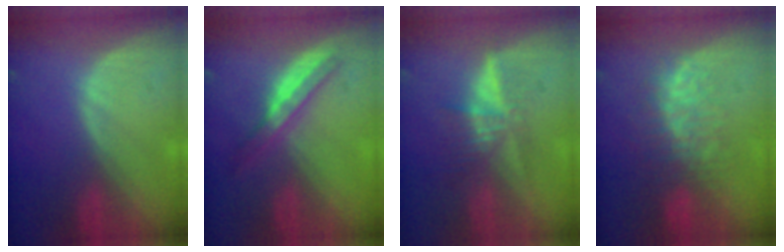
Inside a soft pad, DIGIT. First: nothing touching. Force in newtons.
{"total": 4.9, "press": 4.8, "slide": 0.7}
{"total": 5.2, "press": 5.1, "slide": 1.0}
{"total": 8.3, "press": 7.6, "slide": 3.4}